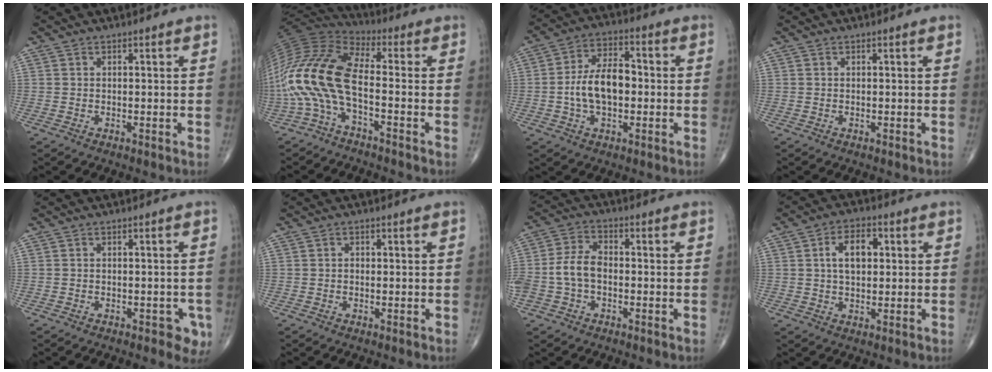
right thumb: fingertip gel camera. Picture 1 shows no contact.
{"total": 17.2, "force": [-4.2, 6.6, 15.3], "torque": [-0.345, 0.055, -0.090]}
{"total": 12.9, "force": [-1.0, 8.0, 10.0], "torque": [-0.159, 0.030, -0.022]}
{"total": 0.0}
{"total": 3.7, "force": [-1.7, 2.0, 2.6], "torque": [-0.013, 0.004, -0.021]}
{"total": 0.8, "force": [0.0, 0.6, 0.5], "torque": [-0.005, 0.004, -0.003]}
{"total": 7.7, "force": [-1.4, 5.1, 5.6], "torque": [-0.119, 0.025, -0.033]}
{"total": 7.4, "force": [1.4, 4.4, 5.7], "torque": [-0.084, 0.012, 0.020]}